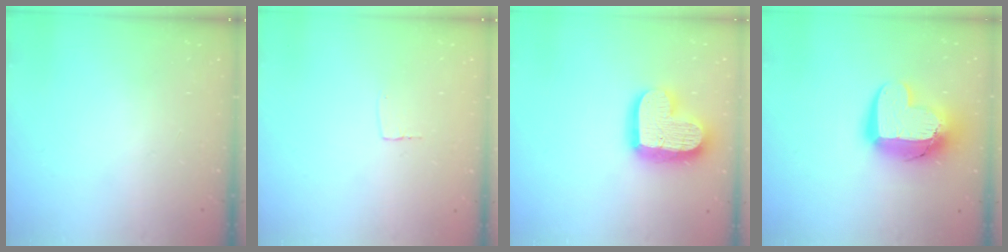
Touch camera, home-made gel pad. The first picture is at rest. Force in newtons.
{"total": 2.6, "press": 2.6, "slide": 0.1}
{"total": 17.7, "press": 17.6, "slide": 1.3}
{"total": 14.6, "press": 14.6, "slide": 1.4}